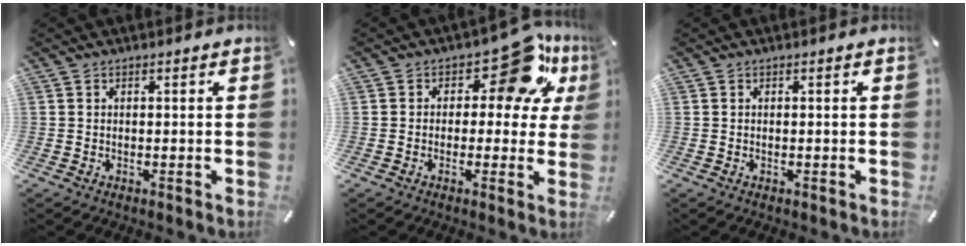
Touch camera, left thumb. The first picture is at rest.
{"total": 14.1, "force": [7.1, 6.9, 10.1], "torque": [-0.135, -0.045, 0.119]}
{"total": 0.0}